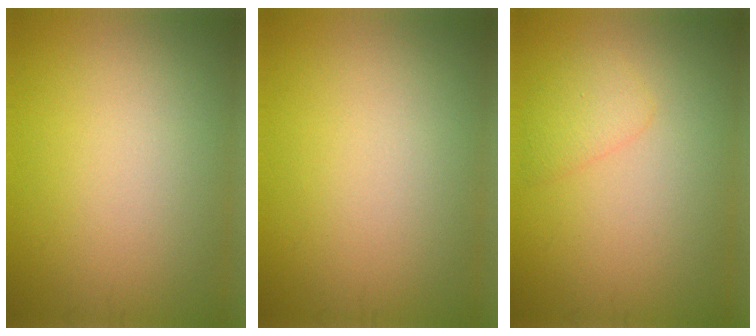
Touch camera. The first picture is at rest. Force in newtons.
{"total": 0.0}
{"total": 1.8, "press": 1.8, "slide": 0.1}